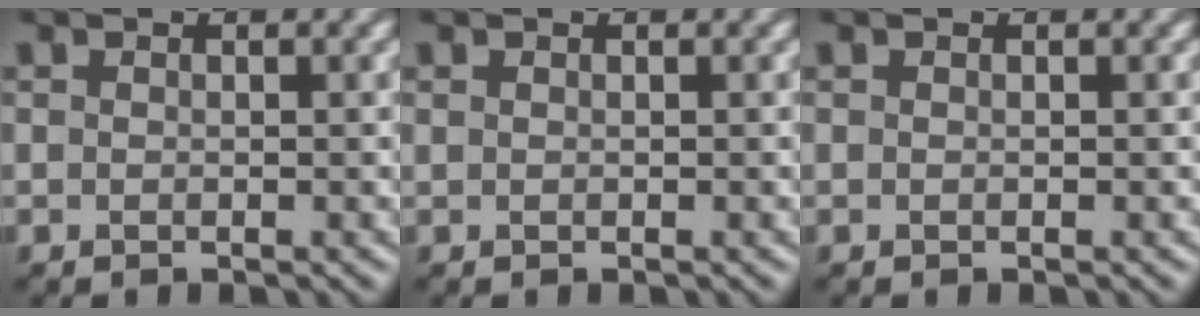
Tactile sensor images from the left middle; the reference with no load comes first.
{"total": 0.0}
{"total": 0.0}